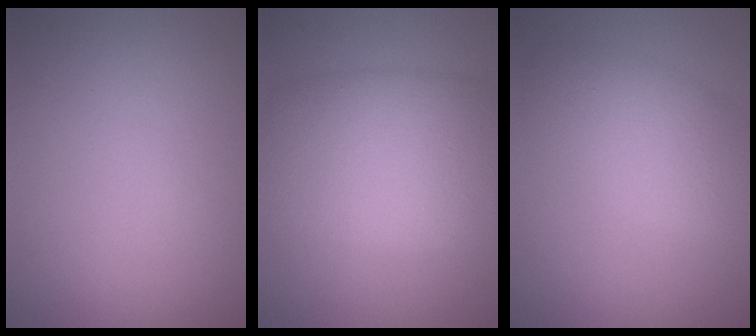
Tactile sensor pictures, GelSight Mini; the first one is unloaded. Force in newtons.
{"total": 10.0, "press": 10.0, "slide": 0.3}
{"total": 4.9, "press": 4.9, "slide": 0.4}